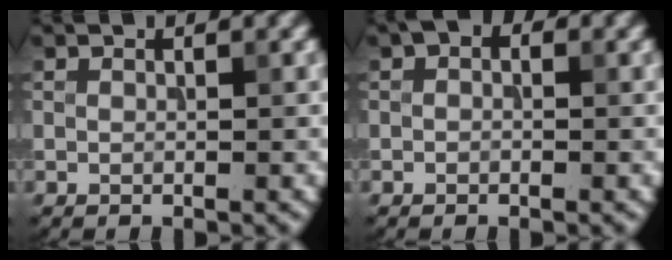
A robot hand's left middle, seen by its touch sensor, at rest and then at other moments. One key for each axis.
{"total": 1.1, "fx": 0.2, "fy": 0.8, "fz": 0.8, "tx": -0.010, "ty": 0.000, "tz": -0.005}